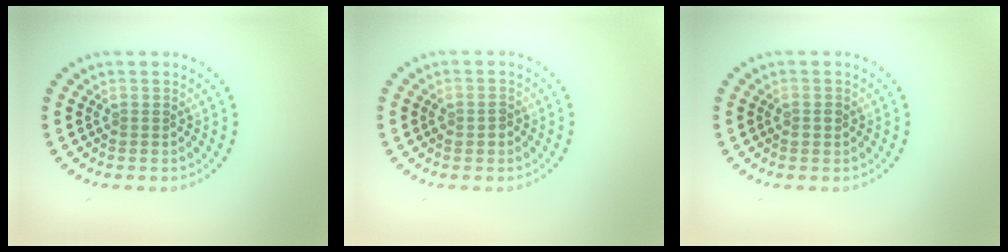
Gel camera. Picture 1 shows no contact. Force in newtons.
{"total": 1.1, "press": 1.1, "slide": 0.1}
{"total": 1.0, "press": 1.0, "slide": 0.1}